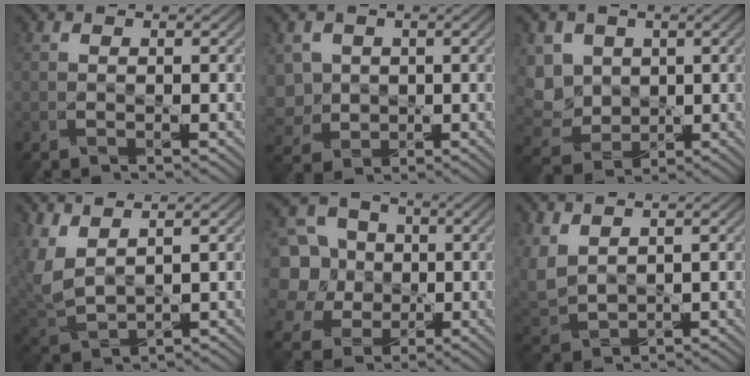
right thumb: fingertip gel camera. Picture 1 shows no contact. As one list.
[{"total": 5.1, "force": [0.1, 4.7, 2.2], "torque": [-0.092, -0.004, -0.011]}, {"total": 7.4, "force": [1.5, 6.2, 3.6], "torque": [-0.144, 0.008, 0.018]}, {"total": 6.5, "force": [3.6, 2.3, 4.9], "torque": [-0.156, 0.010, 0.079]}, {"total": 11.7, "force": [1.3, 10.2, 5.7], "torque": [-0.214, 0.021, 0.005]}, {"total": 5.8, "force": [3.2, 3.1, 3.8], "torque": [-0.133, 0.006, 0.074]}]